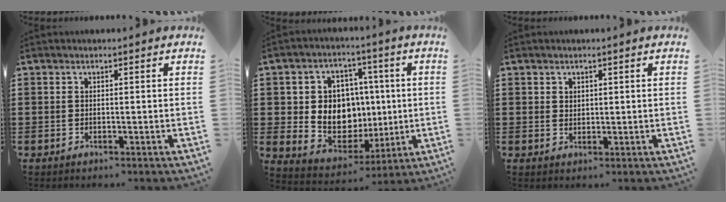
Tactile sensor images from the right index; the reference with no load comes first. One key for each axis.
{"total": 9.1, "fx": 1.1, "fy": 7.9, "fz": 4.3, "tx": -0.090, "ty": 0.005, "tz": 0.027}
{"total": 1.3, "fx": 0.9, "fy": 0.8, "fz": 0.2, "tx": -0.005, "ty": 0.003, "tz": 0.018}